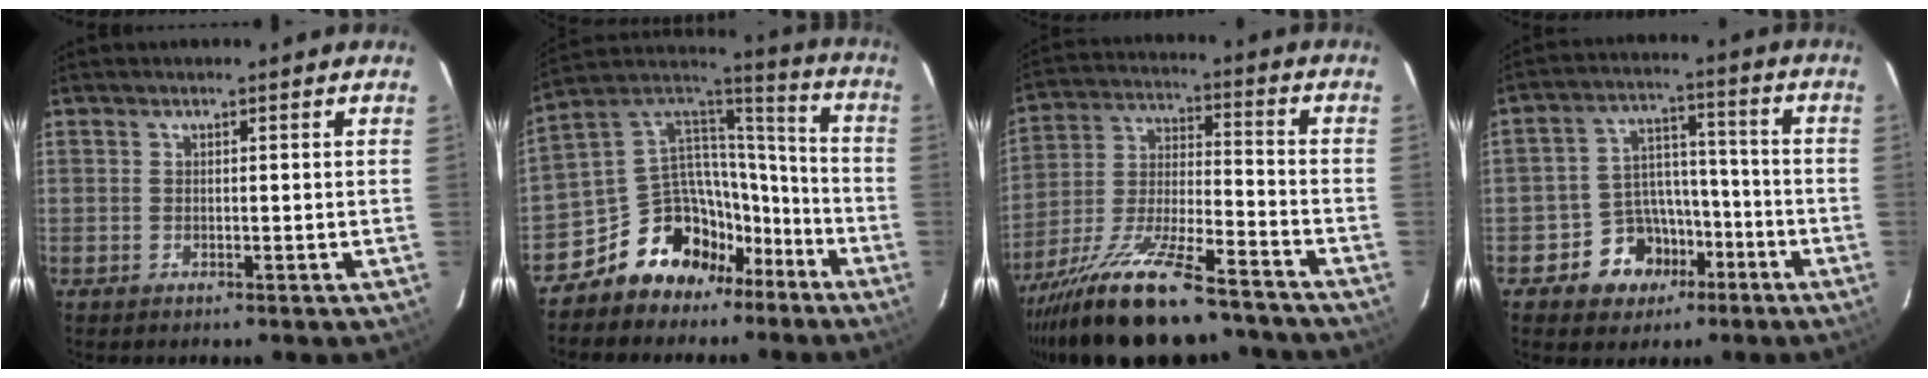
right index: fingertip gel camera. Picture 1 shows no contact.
{"total": 15.6, "force": [-10.7, 10.2, 4.9], "torque": [-0.096, 0.068, -0.173]}
{"total": 22.2, "force": [-17.4, 5.8, 12.6], "torque": [-0.242, -0.033, -0.276]}
{"total": 9.5, "force": [-5.1, 7.5, 2.8], "torque": [-0.063, 0.037, -0.069]}